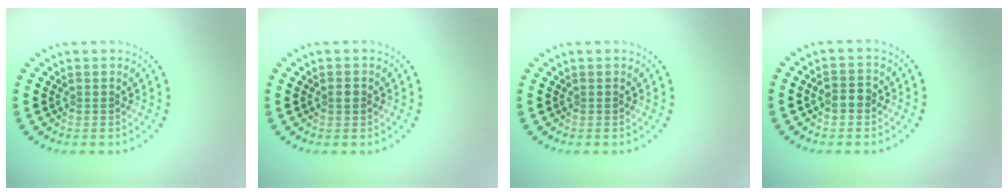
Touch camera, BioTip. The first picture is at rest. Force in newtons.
{"total": 1.1, "press": 1.1, "slide": 0.2}
{"total": 0.0}
{"total": 1.8, "press": 1.8, "slide": 0.3}